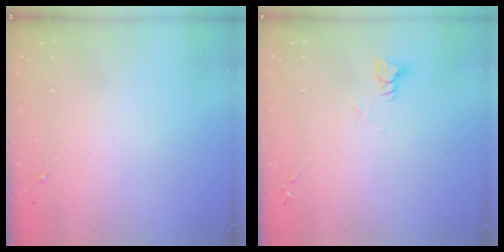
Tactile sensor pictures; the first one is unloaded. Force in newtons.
{"total": 3.6, "press": 3.6, "slide": 0.4}